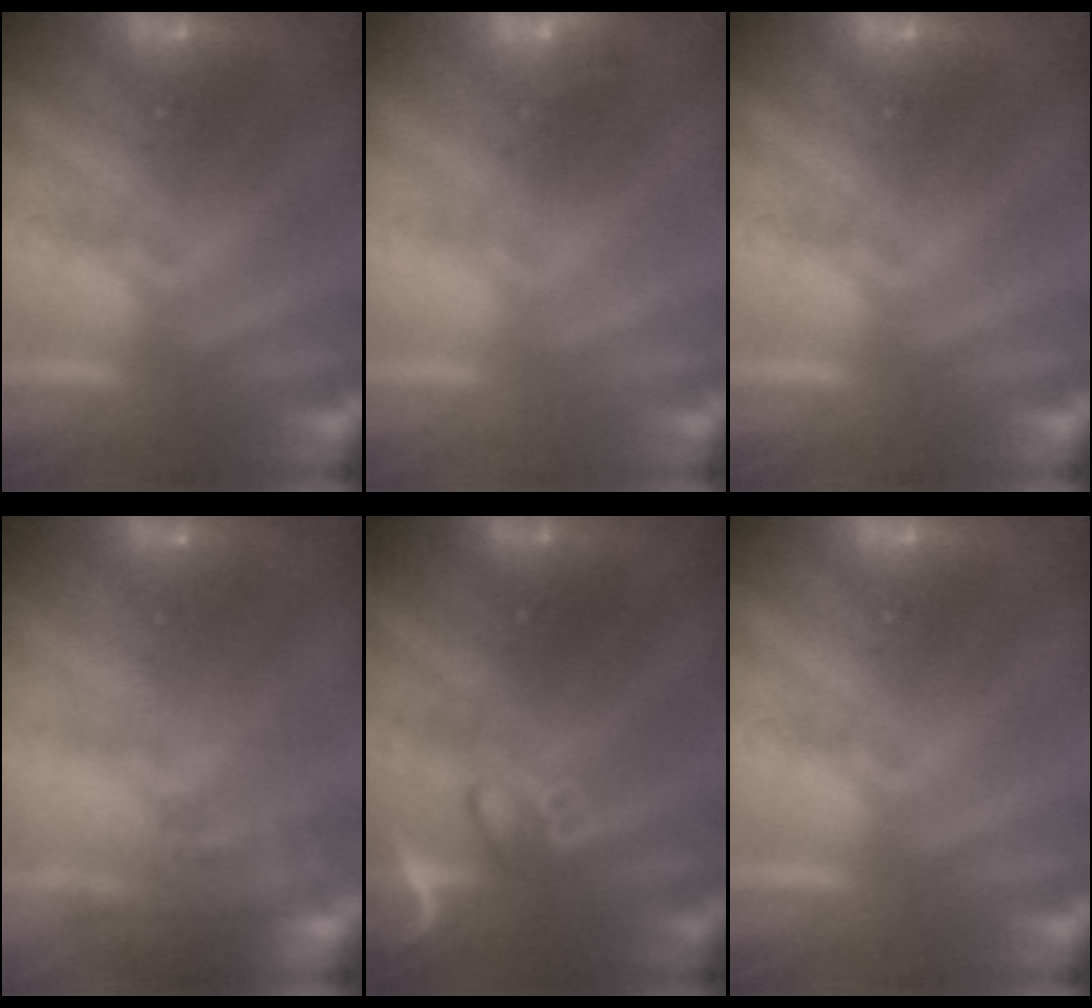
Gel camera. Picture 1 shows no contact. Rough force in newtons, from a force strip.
{"total": 3.1}
{"total": 0.0}
{"total": 8.6}
{"total": 2.4}
{"total": 0.0}